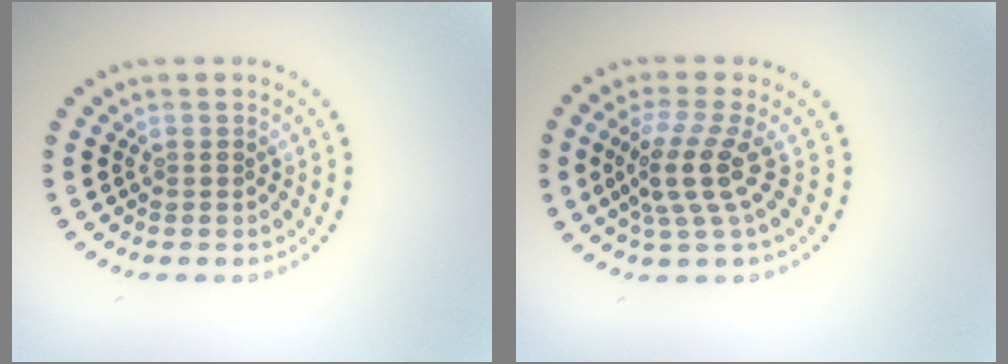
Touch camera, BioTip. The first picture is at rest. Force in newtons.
{"total": 3.7, "press": 2.6, "slide": 2.6}